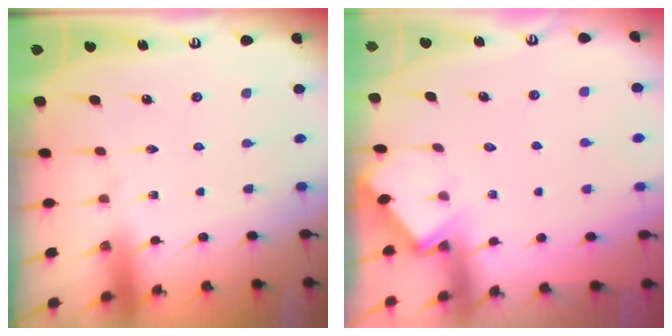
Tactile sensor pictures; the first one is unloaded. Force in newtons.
{"total": 4.4, "press": 4.4, "slide": 0.5}